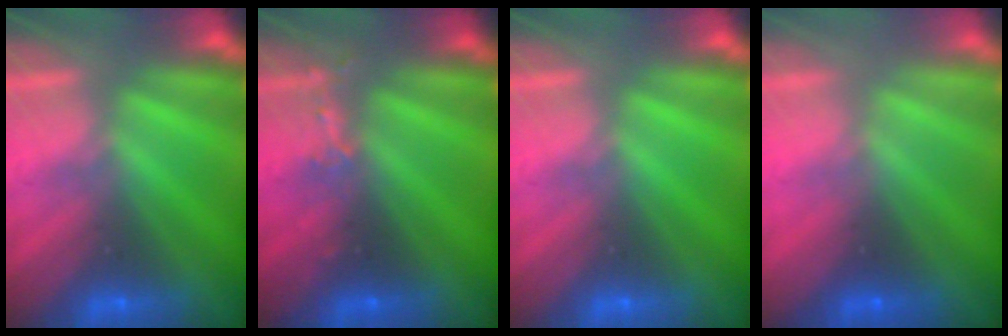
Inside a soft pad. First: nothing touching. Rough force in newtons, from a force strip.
{"total": 2.6}
{"total": 0.0}
{"total": 2.9}